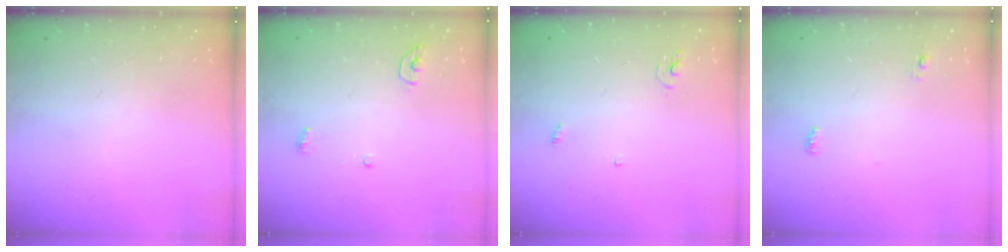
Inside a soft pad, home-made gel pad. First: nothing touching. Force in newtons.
{"total": 3.7, "press": 3.7, "slide": 0.3}
{"total": 3.0, "press": 3.0, "slide": 0.2}
{"total": 3.4, "press": 3.3, "slide": 0.9}